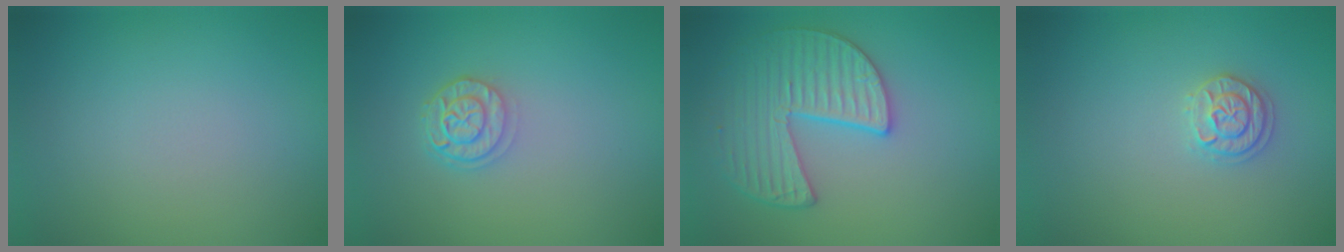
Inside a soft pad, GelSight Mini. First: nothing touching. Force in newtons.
{"total": 2.4, "press": 2.0, "slide": 1.3}
{"total": 4.2, "press": 4.1, "slide": 1.0}
{"total": 1.8, "press": 1.8, "slide": 0.1}